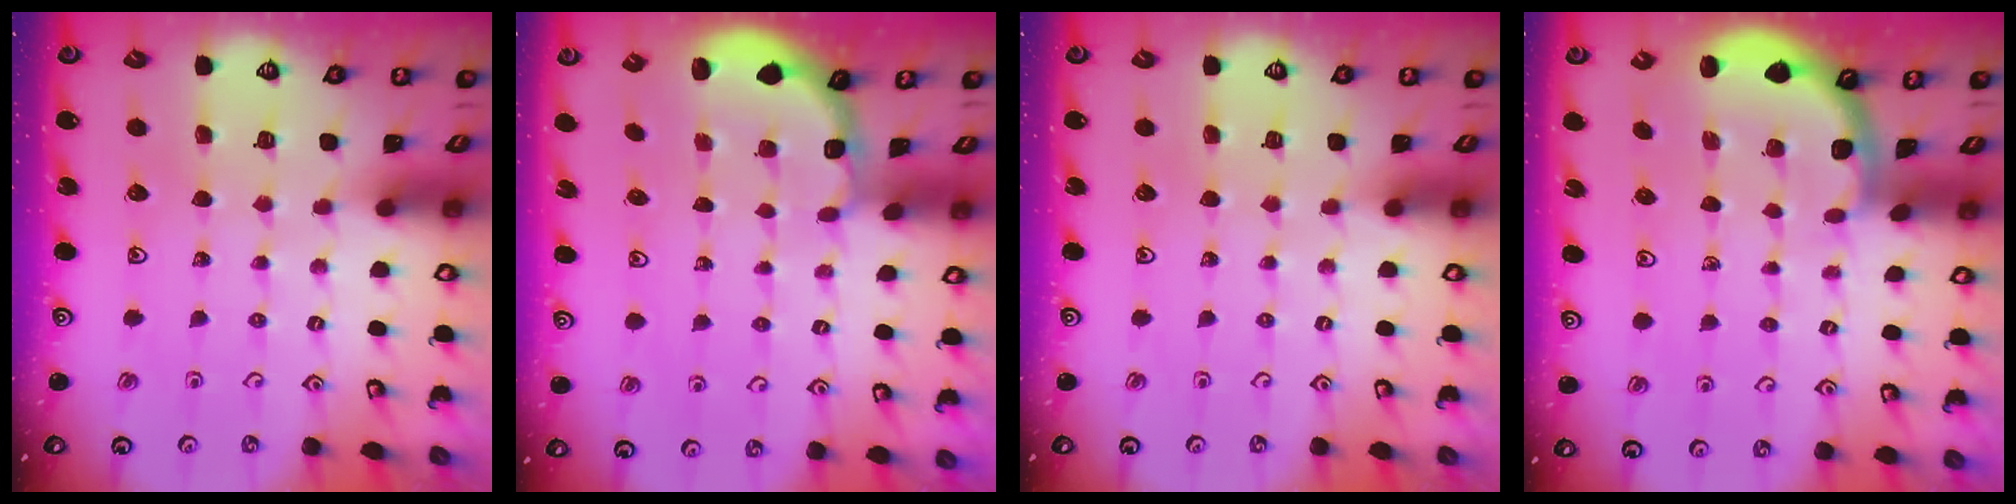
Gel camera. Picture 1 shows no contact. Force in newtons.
{"total": 2.0, "press": 1.8, "slide": 0.7}
{"total": 0.0}
{"total": 1.7, "press": 1.7, "slide": 0.0}